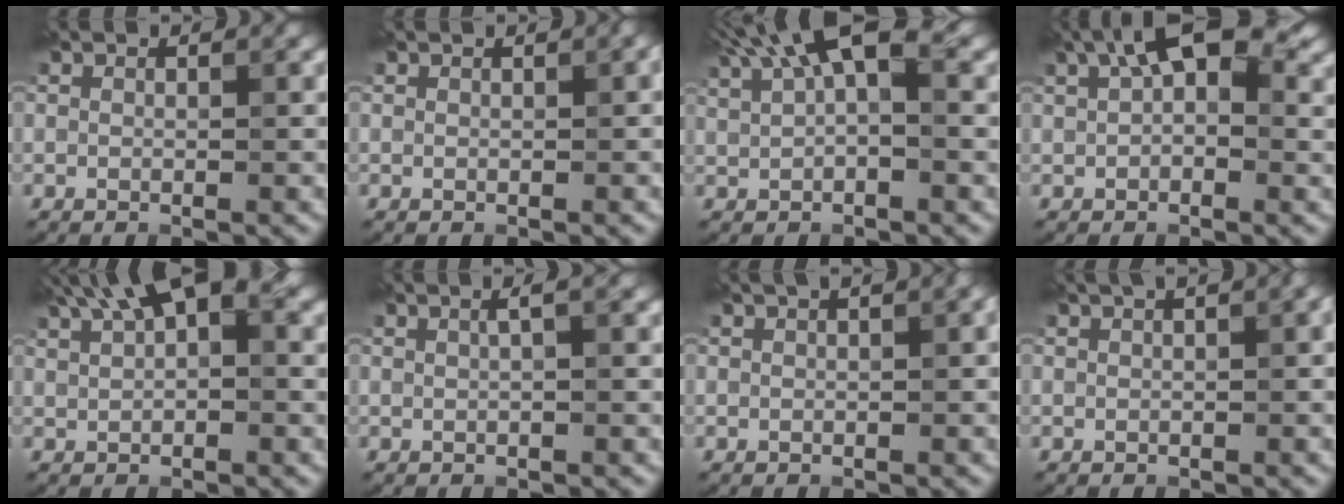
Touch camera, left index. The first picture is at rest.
{"total": 0.6, "force": [0.4, 0.0, 0.5], "torque": [-0.003, 0.007, 0.006]}
{"total": 6.7, "force": [3.3, 2.3, 5.3], "torque": [-0.089, 0.018, 0.053]}
{"total": 7.1, "force": [2.8, 3.6, 5.4], "torque": [-0.079, 0.016, 0.033]}
{"total": 6.6, "force": [3.4, 2.5, 5.1], "torque": [-0.084, 0.024, 0.055]}
{"total": 1.9, "force": [0.6, 0.5, 1.7], "torque": [-0.024, 0.010, 0.002]}
{"total": 2.2, "force": [0.9, 0.6, 2.0], "torque": [-0.021, 0.008, 0.013]}
{"total": 2.7, "force": [1.1, 0.8, 2.3], "torque": [-0.025, 0.009, 0.017]}